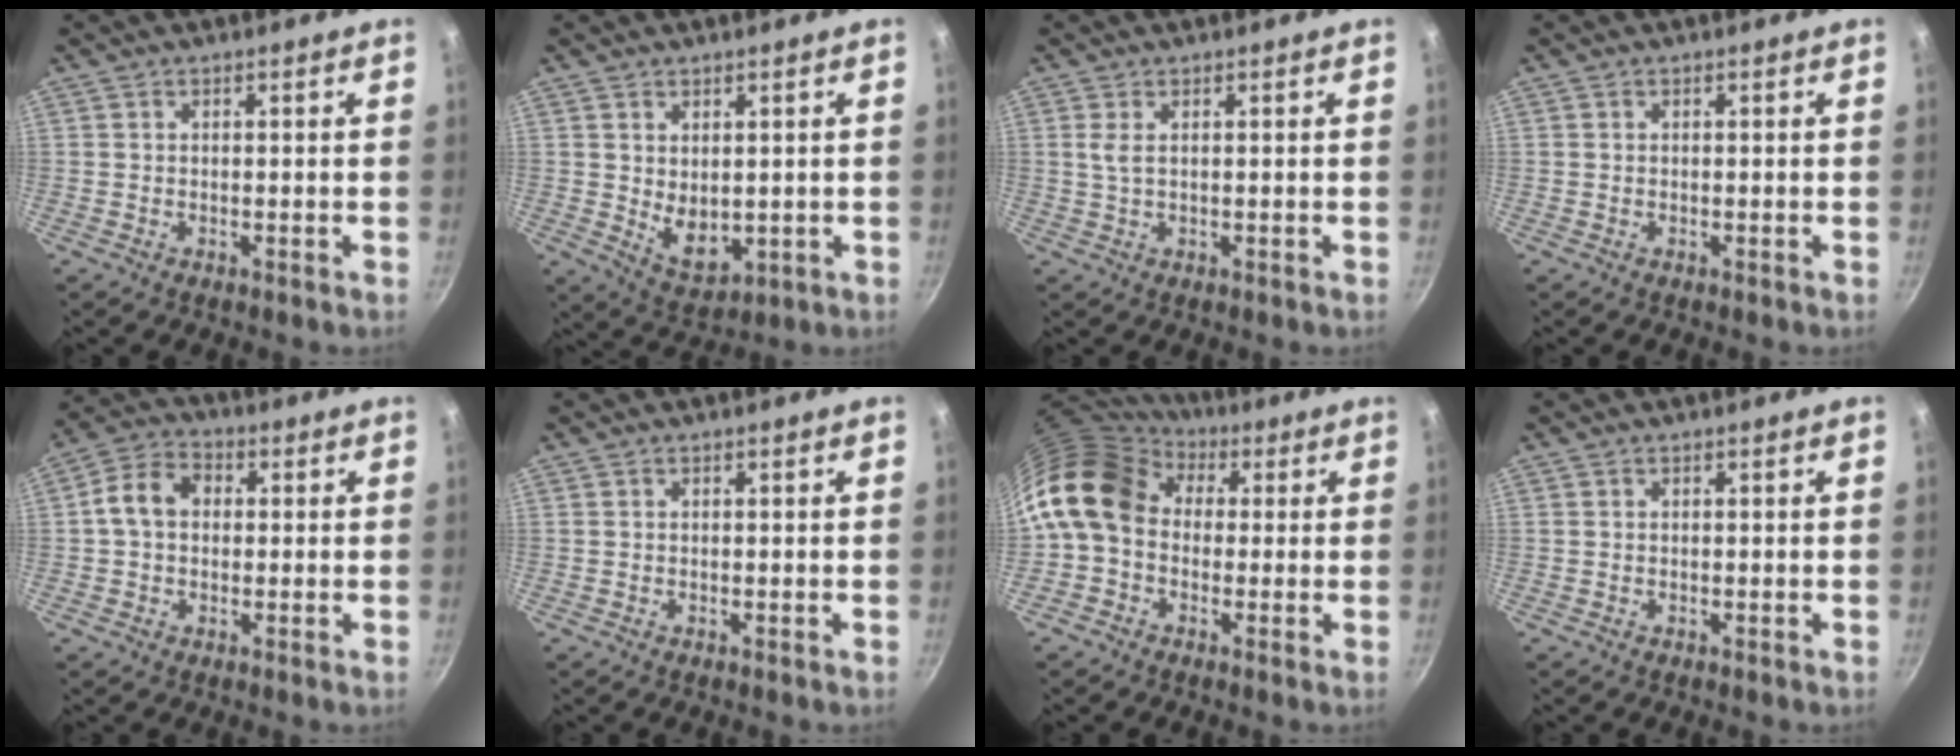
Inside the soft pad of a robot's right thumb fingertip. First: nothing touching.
{"total": 6.4, "force": [0.9, 4.2, 4.8], "torque": [-0.060, -0.022, 0.032]}
{"total": 1.9, "force": [0.6, 0.8, 1.7], "torque": [-0.035, -0.002, 0.014]}
{"total": 0.0}
{"total": 7.6, "force": [0.6, 5.9, 4.8], "torque": [-0.068, 0.019, -0.005]}
{"total": 0.0}
{"total": 13.6, "force": [1.8, 10.7, 8.2], "torque": [-0.134, 0.026, 0.010]}
{"total": 0.0}